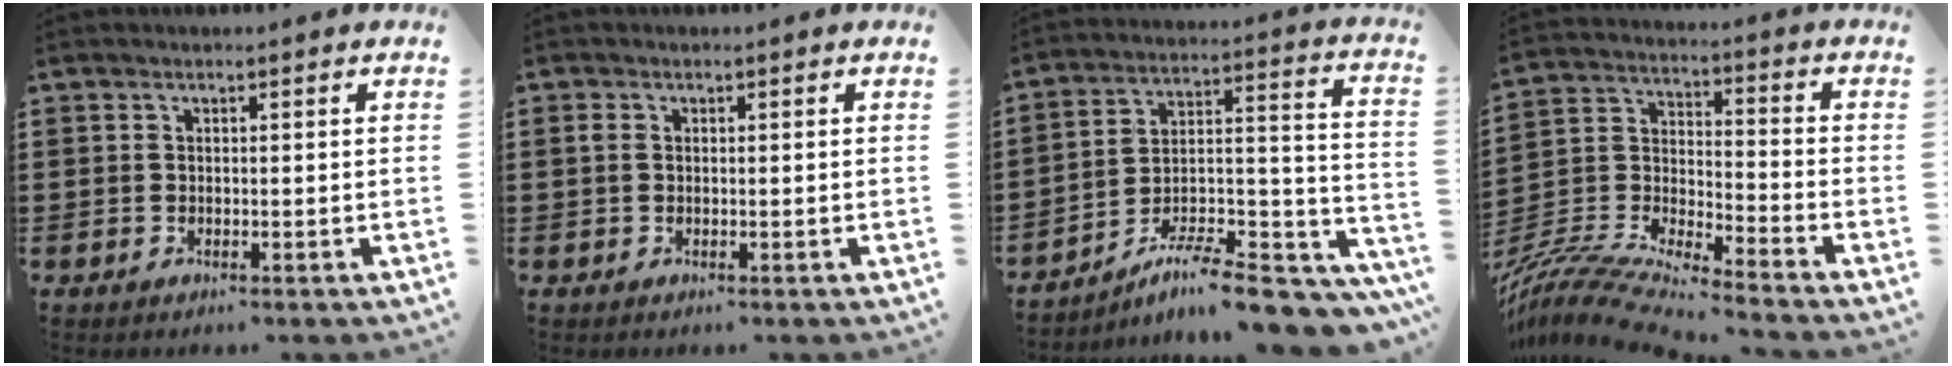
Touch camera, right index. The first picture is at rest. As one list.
[{"total": 1.0, "force": [0.0, 0.7, 0.7], "torque": [-0.023, 0.002, -0.003]}, {"total": 9.9, "force": [-8.1, 1.6, 5.4], "torque": [-0.076, 0.015, -0.152]}, {"total": 9.9, "force": [-9.4, 0.4, 3.1], "torque": [-0.077, 0.003, -0.195]}]